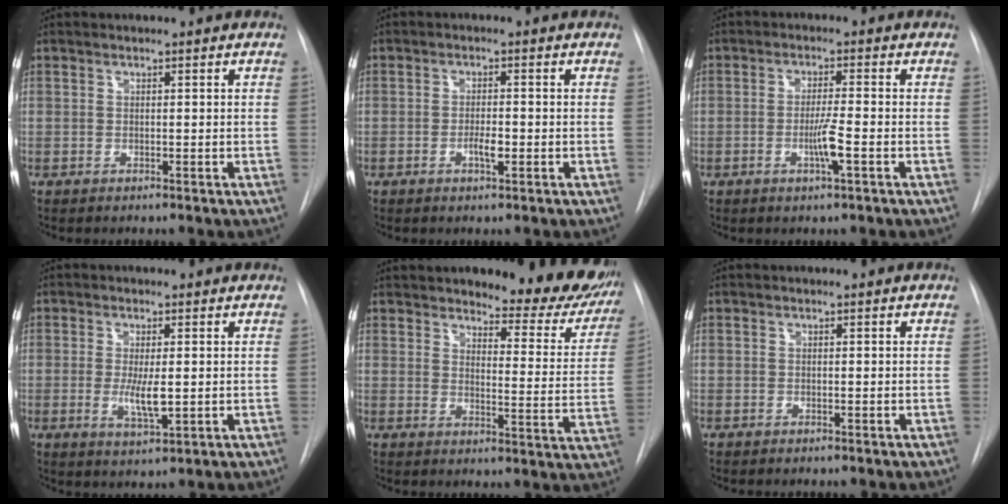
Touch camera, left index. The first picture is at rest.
{"total": 2.3, "force": [-0.8, 0.6, 2.1], "torque": [-0.037, 0.001, -0.013]}
{"total": 3.8, "force": [-1.3, -0.2, 3.6], "torque": [-0.069, -0.006, -0.025]}
{"total": 4.4, "force": [-0.1, 1.1, 4.3], "torque": [-0.080, -0.009, 0.002]}
{"total": 16.4, "force": [14.4, 4.4, 6.4], "torque": [-0.046, -0.047, 0.157]}
{"total": 0.0}